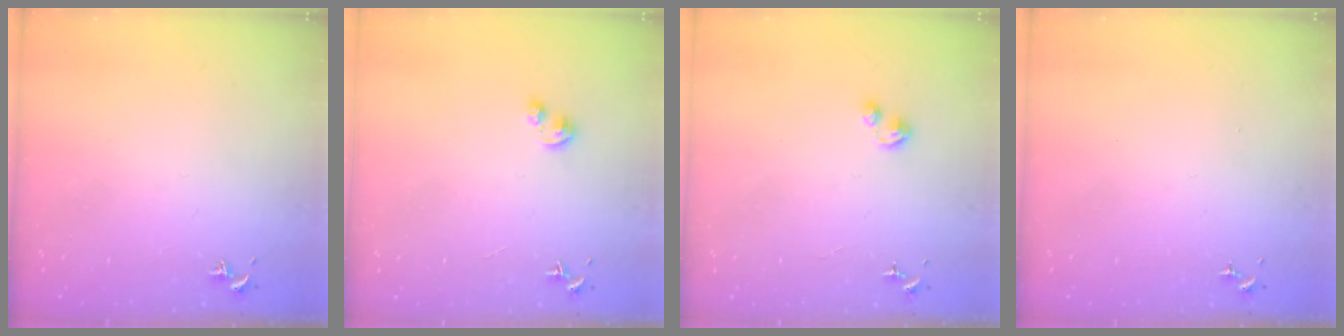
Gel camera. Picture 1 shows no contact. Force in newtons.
{"total": 2.9, "press": 2.9, "slide": 0.1}
{"total": 1.9, "press": 1.9, "slide": 0.3}
{"total": 0.0}